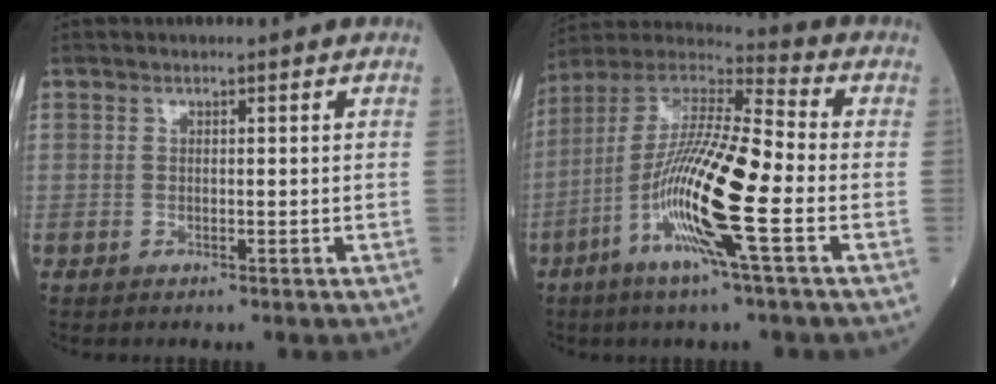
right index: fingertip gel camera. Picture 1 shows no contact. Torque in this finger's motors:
{"motor_torque": [2.05, -0.10, 1.06, 0.21]}